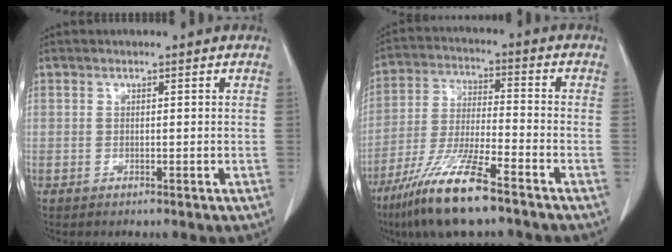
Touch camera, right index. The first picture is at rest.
{"total": 13.0, "force": [-8.8, 1.3, 9.6], "torque": [-0.196, -0.031, -0.164]}